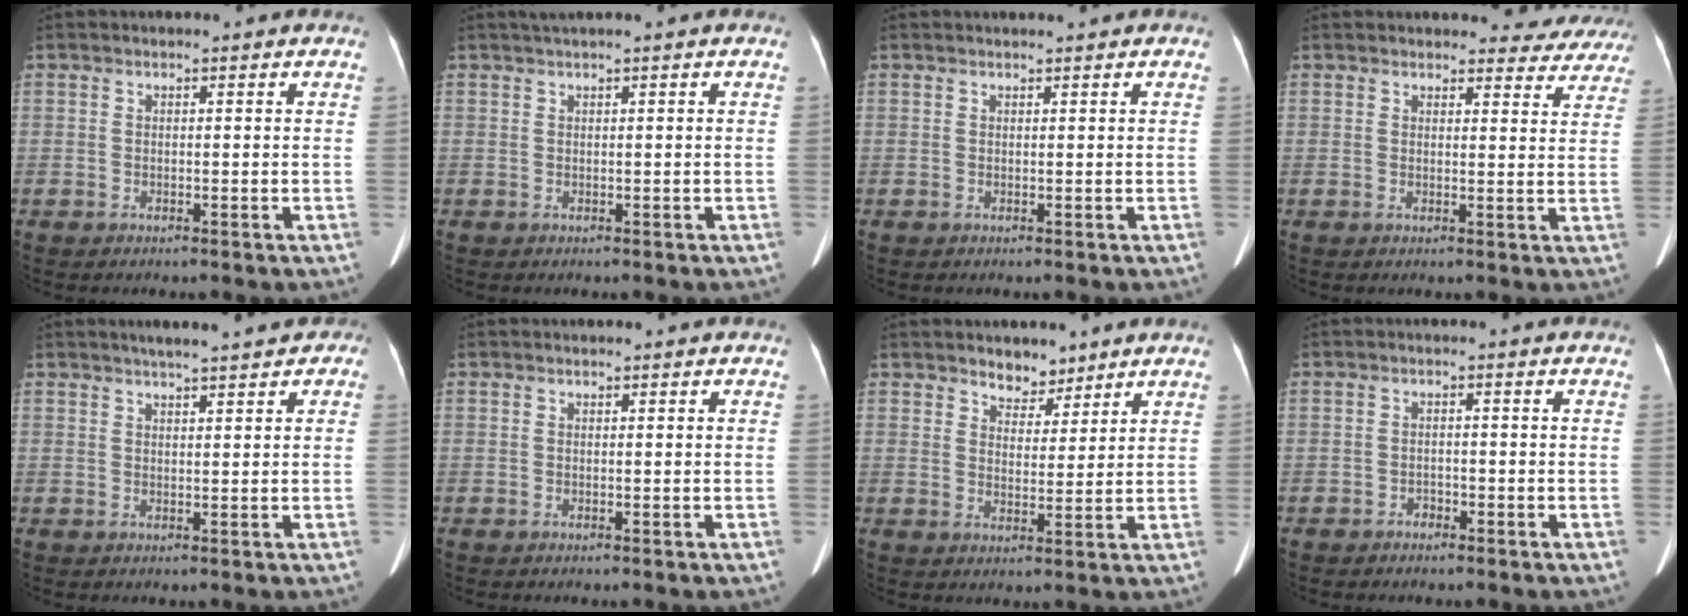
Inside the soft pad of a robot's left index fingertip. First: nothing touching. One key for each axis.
{"total": 0.6, "fx": 0.4, "fy": 0.1, "fz": 0.5, "tx": -0.010, "ty": 0.015, "tz": 0.012}
{"total": 1.0, "fx": 0.9, "fy": 0.2, "fz": 0.4, "tx": -0.005, "ty": 0.019, "tz": 0.014}
{"total": 8.3, "fx": 7.8, "fy": 2.6, "fz": 0.6, "tx": 0.034, "ty": -0.011, "tz": 0.060}
{"total": 6.1, "fx": 4.1, "fy": 1.5, "fz": 4.2, "tx": -0.052, "ty": 0.025, "tz": 0.050}
{"total": 0.0}
{"total": 4.0, "fx": 3.3, "fy": 2.0, "fz": 1.0, "tx": -0.011, "ty": 0.000, "tz": 0.055}
{"total": 1.3, "fx": -1.1, "fy": 0.7, "fz": 0.2, "tx": 0.000, "ty": 0.003, "tz": -0.018}